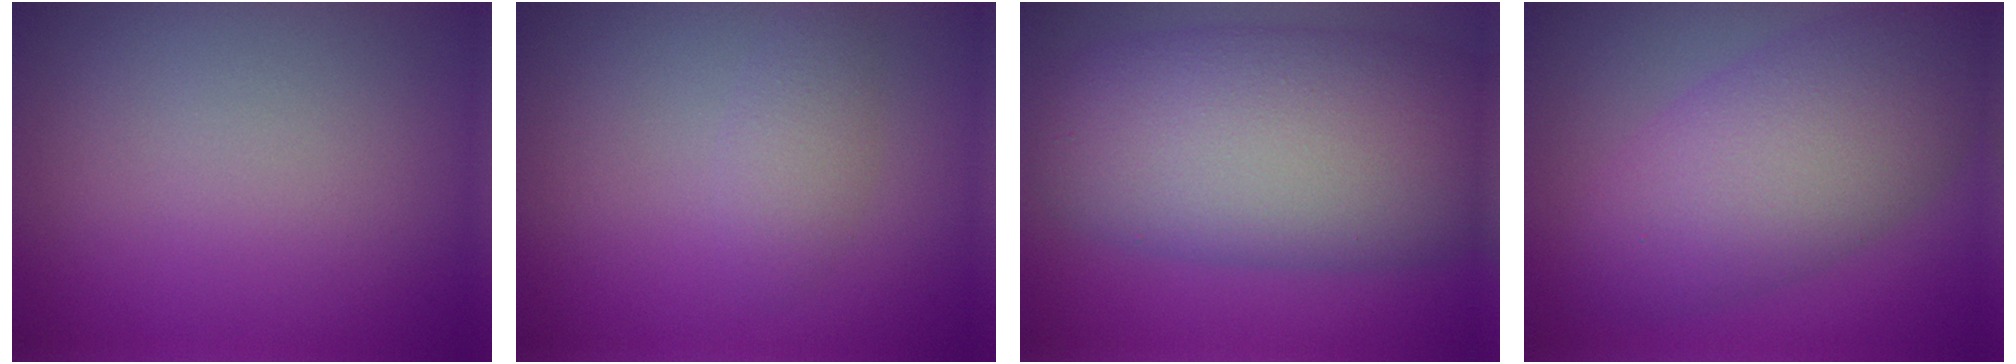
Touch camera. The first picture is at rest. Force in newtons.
{"total": 1.7, "press": 1.7, "slide": 0.0}
{"total": 12.2, "press": 12.2, "slide": 0.4}
{"total": 7.9, "press": 7.9, "slide": 0.3}